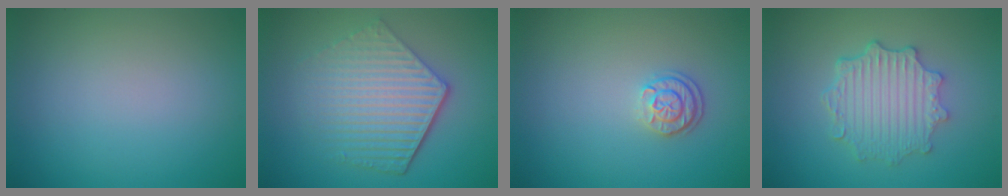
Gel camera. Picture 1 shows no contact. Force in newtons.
{"total": 6.1, "press": 4.4, "slide": 4.2}
{"total": 1.8, "press": 1.5, "slide": 0.9}
{"total": 4.7, "press": 3.8, "slide": 2.7}